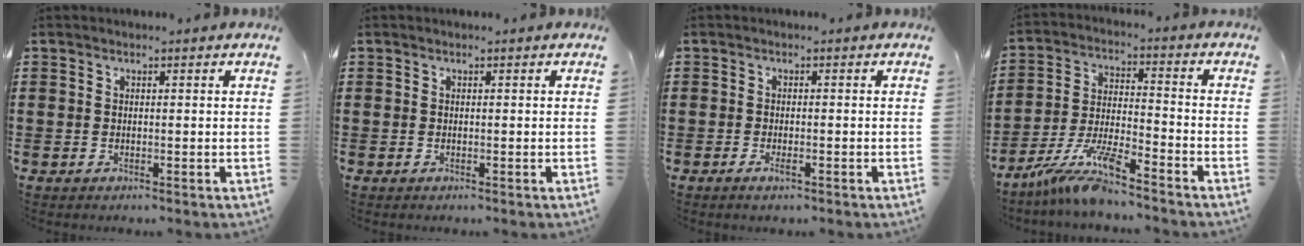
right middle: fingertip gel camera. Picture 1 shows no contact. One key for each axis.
{"total": 0.0}
{"total": 1.4, "fx": -0.7, "fy": 0.4, "fz": 1.2, "tx": -0.029, "ty": -0.005, "tz": -0.015}
{"total": 9.4, "fx": -8.1, "fy": 0.6, "fz": 4.8, "tx": -0.106, "ty": -0.004, "tz": -0.161}